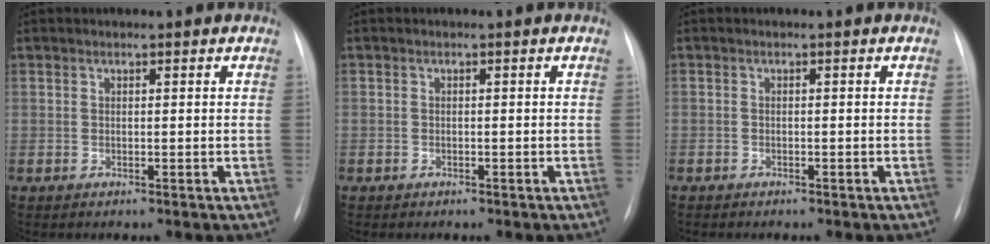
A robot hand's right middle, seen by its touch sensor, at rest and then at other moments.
{"total": 0.6, "force": [-0.3, 0.5, 0.1], "torque": [-0.007, 0.004, -0.005]}
{"total": 1.2, "force": [-0.9, 0.5, 0.5], "torque": [-0.011, 0.000, -0.011]}